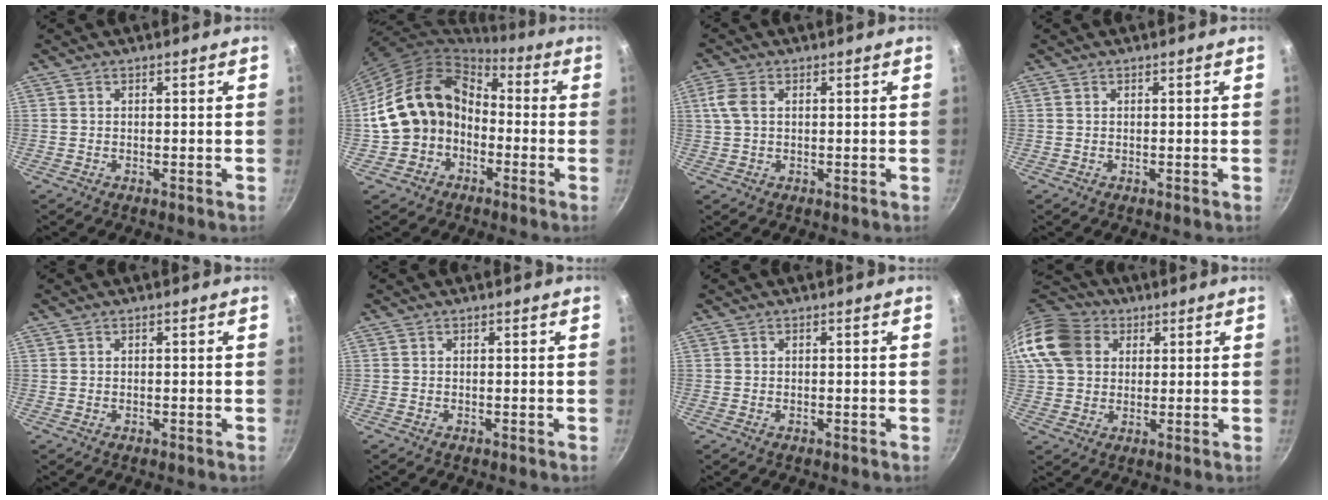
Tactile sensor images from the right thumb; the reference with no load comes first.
{"total": 15.4, "force": [-2.5, 12.6, 8.4], "torque": [-0.126, 0.061, -0.047]}
{"total": 4.1, "force": [1.0, 2.5, 3.1], "torque": [-0.071, 0.009, 0.019]}
{"total": 0.0}
{"total": 0.0}
{"total": 0.0}
{"total": 0.0}
{"total": 15.2, "force": [4.8, 12.2, 7.7], "torque": [-0.153, 0.018, 0.078]}